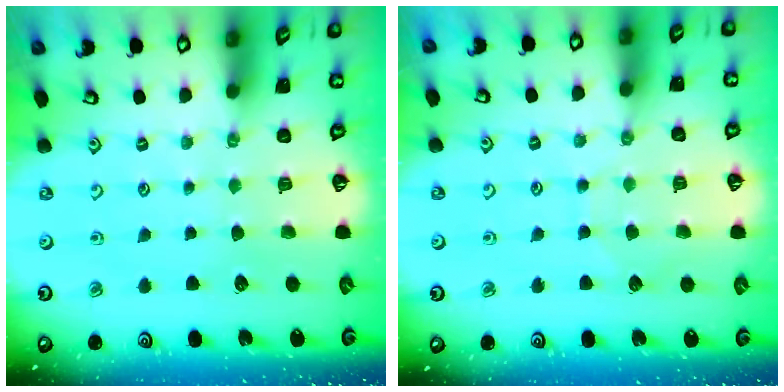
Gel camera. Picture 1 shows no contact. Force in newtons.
{"total": 5.0, "press": 5.0, "slide": 0.5}